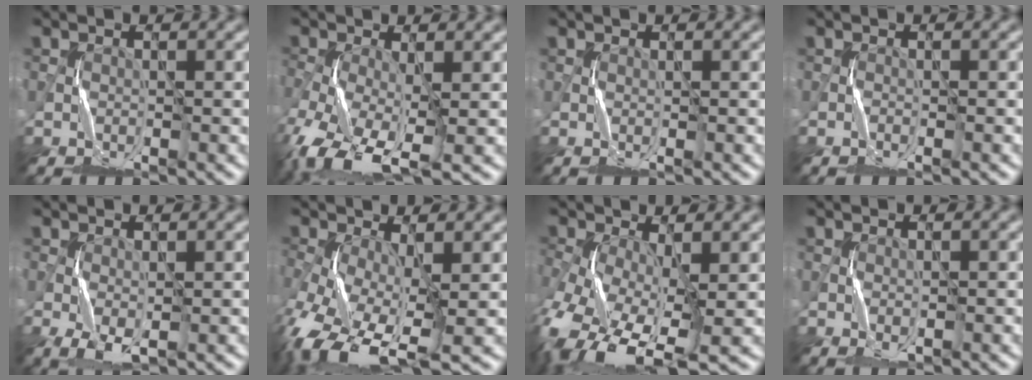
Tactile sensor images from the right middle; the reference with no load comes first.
{"total": 8.8, "force": [-4.1, 3.7, 6.9], "torque": [-0.155, -0.022, -0.080]}
{"total": 0.5, "force": [0.1, 0.0, 0.5], "torque": [-0.011, -0.002, 0.003]}
{"total": 0.6, "force": [-0.5, 0.0, 0.3], "torque": [-0.008, 0.004, -0.010]}
{"total": 2.3, "force": [-0.6, 1.0, 2.0], "torque": [-0.050, -0.004, -0.008]}
{"total": 9.6, "force": [-3.5, 4.3, 7.8], "torque": [-0.172, -0.016, -0.066]}
{"total": 10.5, "force": [-3.9, 4.8, 8.5], "torque": [-0.189, -0.022, -0.072]}
{"total": 0.6, "force": [0.0, 0.3, 0.5], "torque": [-0.013, -0.002, 0.004]}